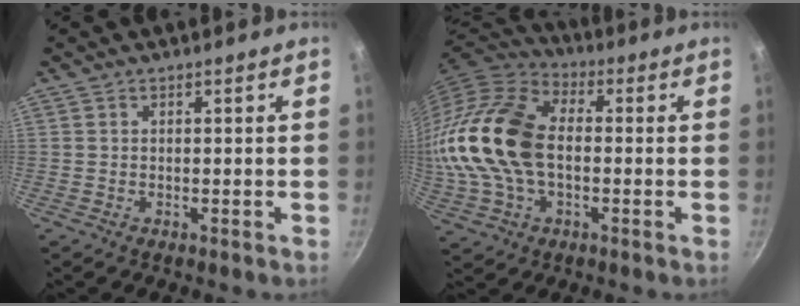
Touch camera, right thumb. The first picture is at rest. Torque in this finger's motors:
{"motor_torque": [1.22, 3.79, 2.33, -0.44, 0.33]}